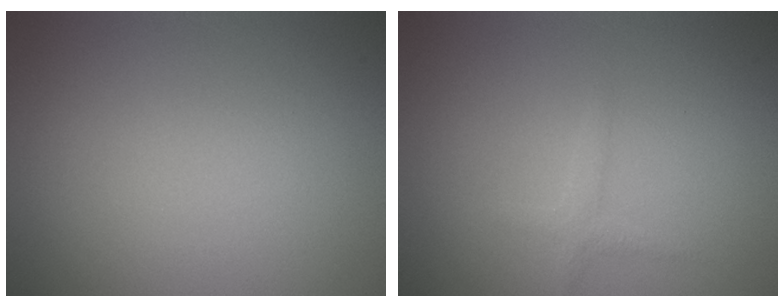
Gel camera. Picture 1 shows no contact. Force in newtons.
{"total": 1.1, "press": 1.1, "slide": 0.1}